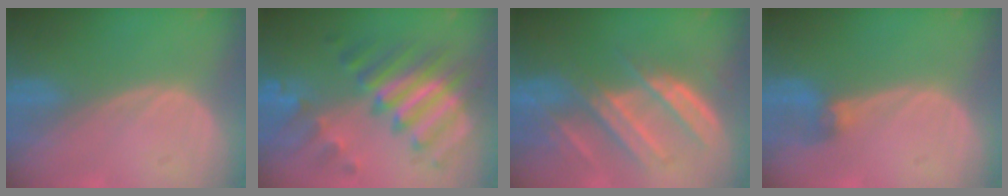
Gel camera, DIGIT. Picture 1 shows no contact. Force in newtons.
{"total": 10.5, "press": 10.5, "slide": 0.9}
{"total": 9.0, "press": 8.2, "slide": 3.6}
{"total": 2.8, "press": 2.6, "slide": 1.0}